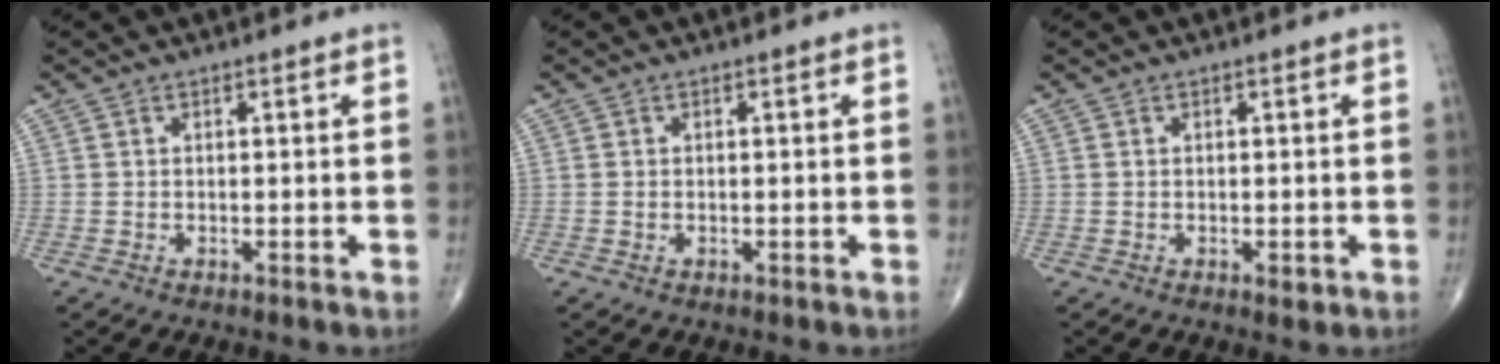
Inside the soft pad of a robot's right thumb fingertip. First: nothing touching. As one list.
[{"total": 0.0}, {"total": 1.1, "force": [-0.3, 0.5, 0.9], "torque": [-0.010, -0.002, -0.005]}]